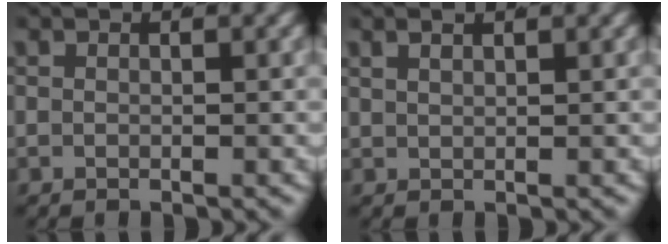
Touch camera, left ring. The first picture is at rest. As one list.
[{"total": 1.6, "force": [1.4, -0.1, 0.6], "torque": [-0.009, 0.006, 0.028]}]